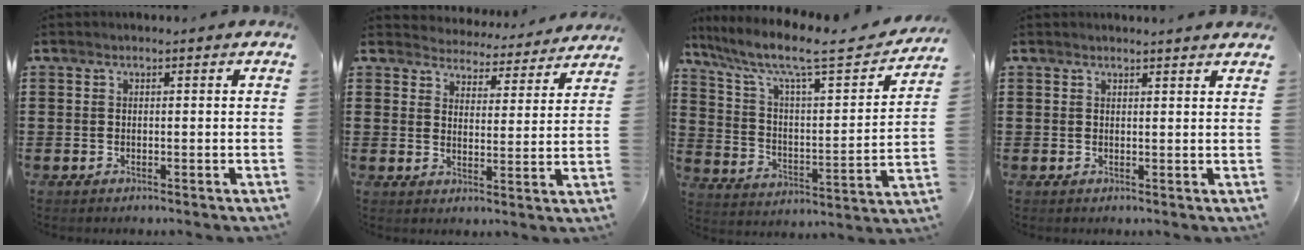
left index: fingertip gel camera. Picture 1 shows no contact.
{"total": 4.3, "force": [4.2, 0.2, -0.4], "torque": [-0.018, -0.037, 0.072]}
{"total": 9.5, "force": [7.1, 1.3, 6.2], "torque": [-0.140, -0.048, 0.109]}
{"total": 1.5, "force": [1.4, -0.1, 0.3], "torque": [-0.008, -0.001, 0.028]}